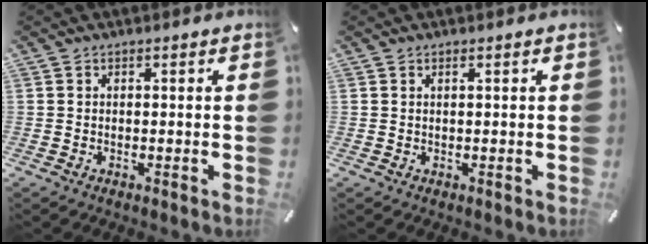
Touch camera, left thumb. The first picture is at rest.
{"total": 0.5, "force": [0.2, 0.0, 0.5], "torque": [-0.007, 0.000, 0.004]}